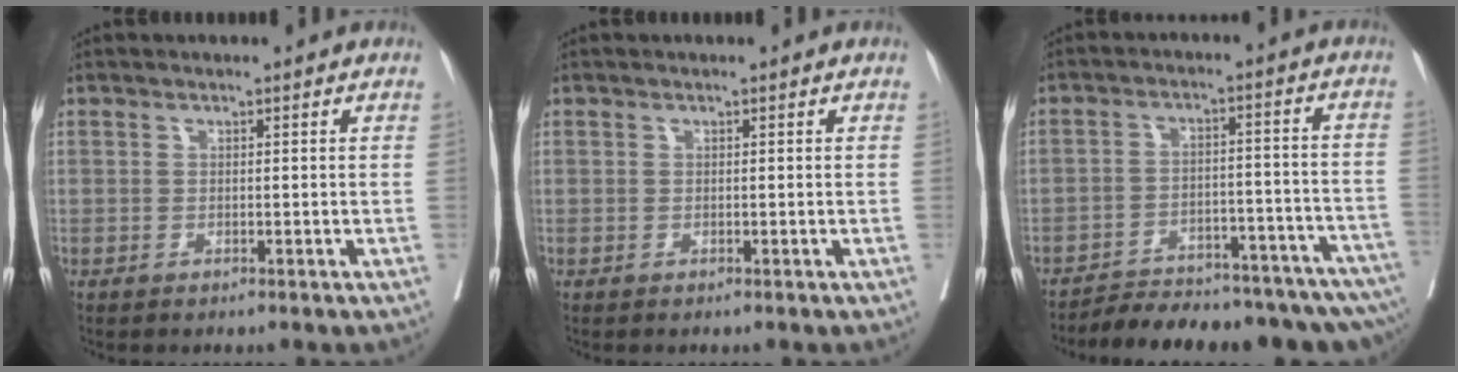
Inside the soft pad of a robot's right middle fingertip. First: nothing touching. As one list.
[{"total": 0.0}, {"total": 19.8, "force": [-17.3, 3.5, 8.9], "torque": [-0.086, 0.013, -0.232]}]